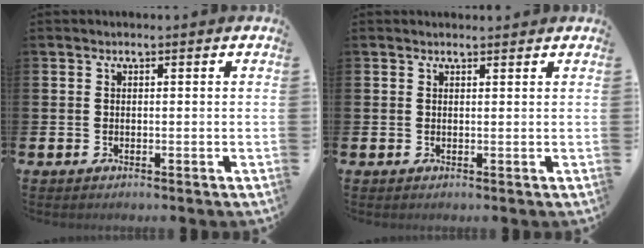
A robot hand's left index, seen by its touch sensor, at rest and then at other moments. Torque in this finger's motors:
{"motor_torque": [0.81, -1.31, -0.07, -0.02]}